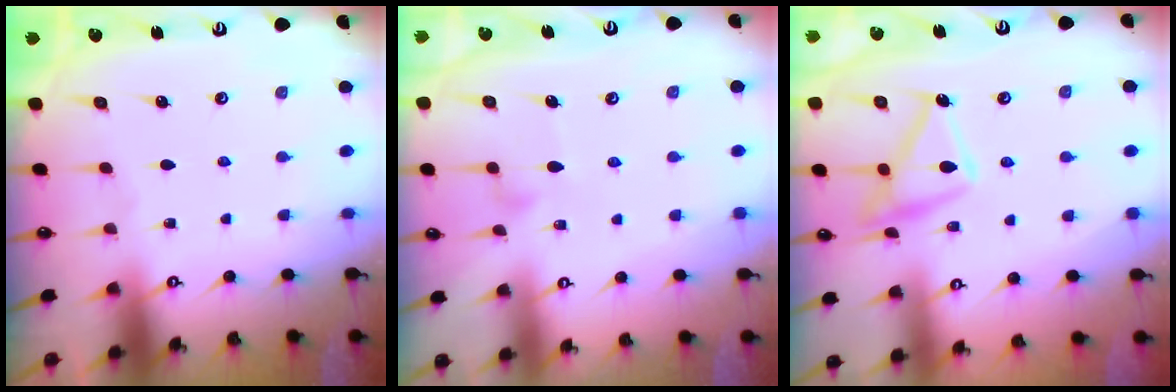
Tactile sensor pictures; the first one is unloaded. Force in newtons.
{"total": 7.1, "press": 7.1, "slide": 0.3}
{"total": 14.3, "press": 14.3, "slide": 1.0}